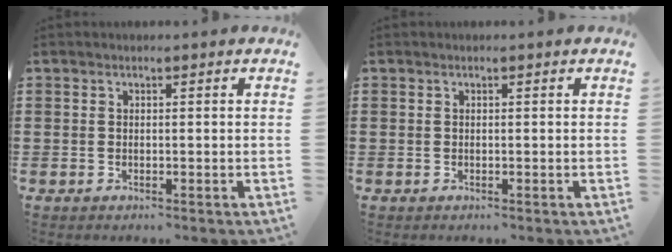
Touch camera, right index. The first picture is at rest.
{"total": 0.0}